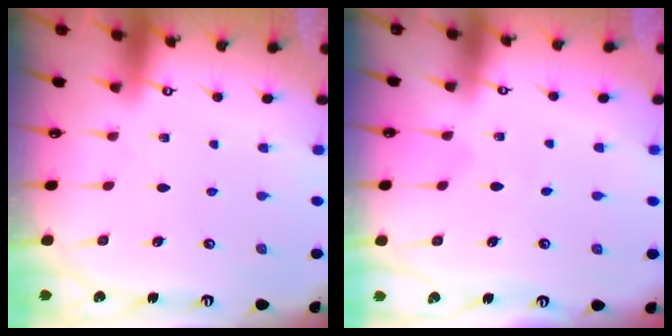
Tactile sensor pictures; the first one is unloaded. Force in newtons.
{"total": 3.1, "press": 3.1, "slide": 0.2}